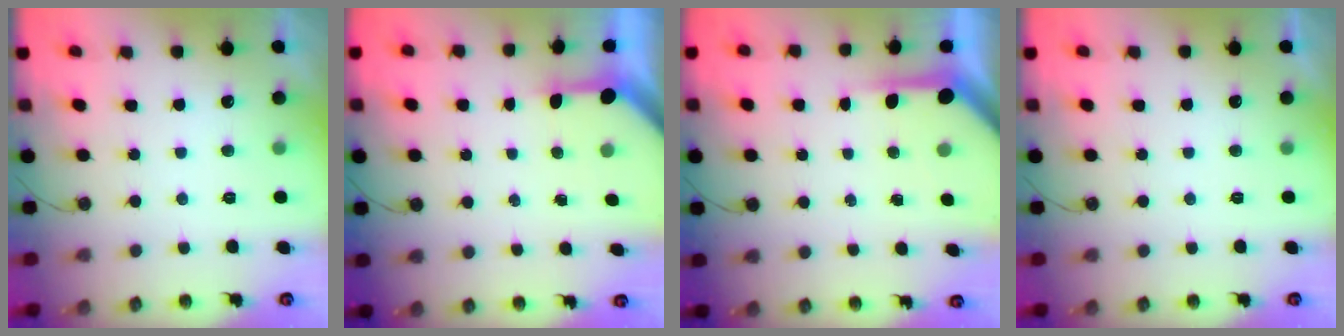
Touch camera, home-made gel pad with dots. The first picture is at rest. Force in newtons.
{"total": 3.4, "press": 3.4, "slide": 0.3}
{"total": 5.3, "press": 5.3, "slide": 0.4}
{"total": 0.6, "press": 0.5, "slide": 0.2}